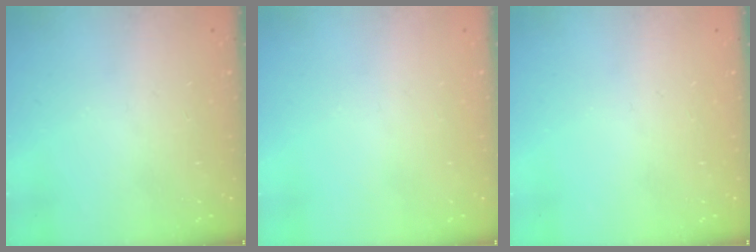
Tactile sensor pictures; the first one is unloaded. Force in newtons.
{"total": 0.0}
{"total": 0.0}